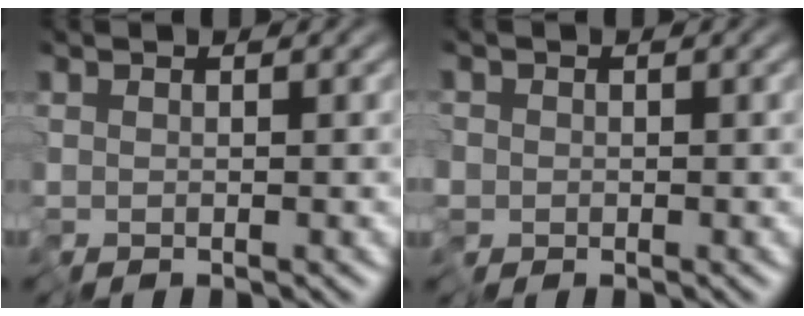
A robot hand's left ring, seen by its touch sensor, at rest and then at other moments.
{"total": 1.2, "force": [-0.6, 1.0, -0.2], "torque": [0.003, -0.006, -0.015]}